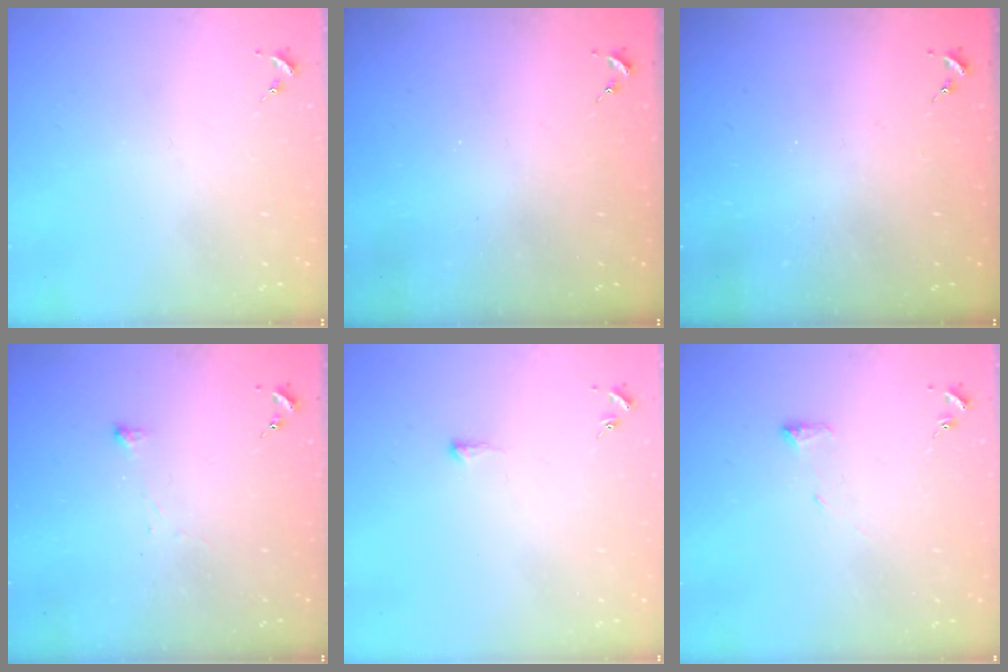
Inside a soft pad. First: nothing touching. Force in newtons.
{"total": 0.0}
{"total": 0.0}
{"total": 2.9, "press": 2.9, "slide": 0.3}
{"total": 3.3, "press": 3.2, "slide": 0.5}
{"total": 6.2, "press": 6.1, "slide": 0.9}